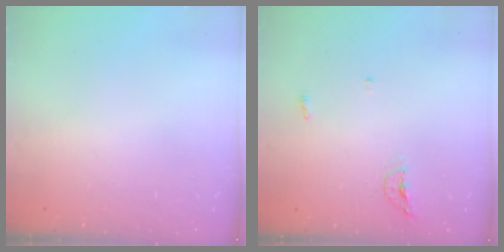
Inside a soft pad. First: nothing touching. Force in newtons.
{"total": 4.4, "press": 4.3, "slide": 1.0}